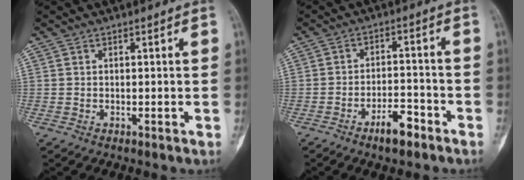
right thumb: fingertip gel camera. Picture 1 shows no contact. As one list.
[{"total": 6.0, "force": [-3.9, 2.2, 3.9], "torque": [-0.060, 0.028, -0.063]}]